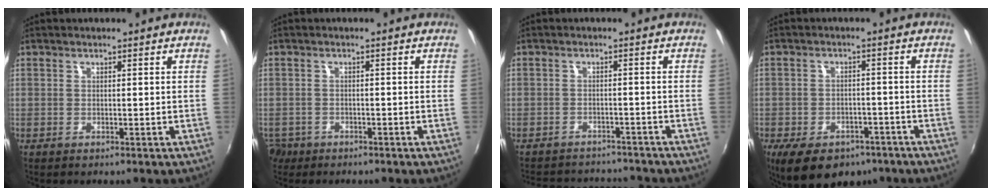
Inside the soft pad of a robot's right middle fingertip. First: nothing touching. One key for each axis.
{"total": 2.5, "fx": -2.0, "fy": 1.5, "fz": 0.1, "tx": -0.010, "ty": 0.001, "tz": -0.039}
{"total": 11.2, "fx": -10.1, "fy": 3.5, "fz": 3.1, "tx": -0.078, "ty": 0.014, "tz": -0.139}
{"total": 13.3, "fx": -8.7, "fy": 7.5, "fz": 6.7, "tx": -0.151, "ty": -0.013, "tz": -0.120}